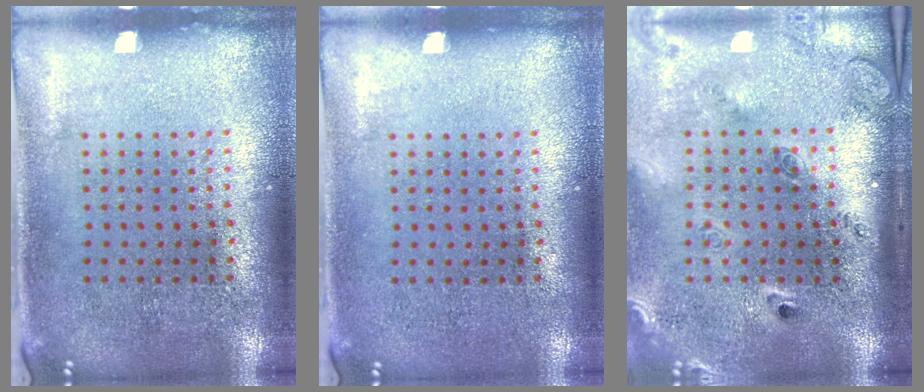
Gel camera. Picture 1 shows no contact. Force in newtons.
{"total": 0.0}
{"total": 2.8, "press": 1.9, "slide": 2.0}